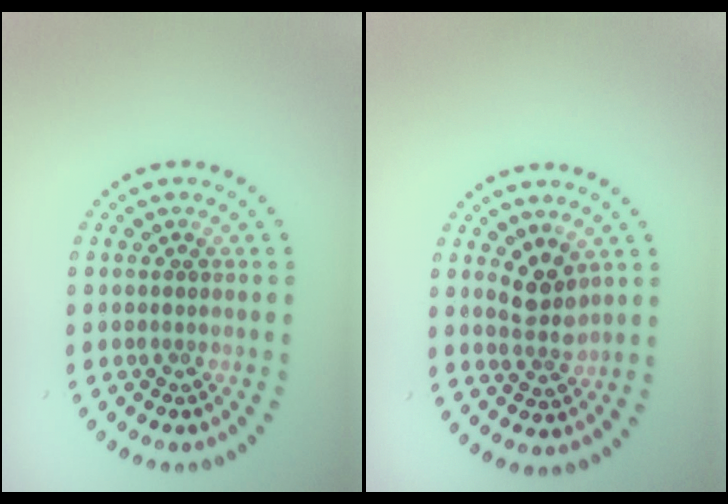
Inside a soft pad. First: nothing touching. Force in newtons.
{"total": 2.6, "press": 2.4, "slide": 1.2}